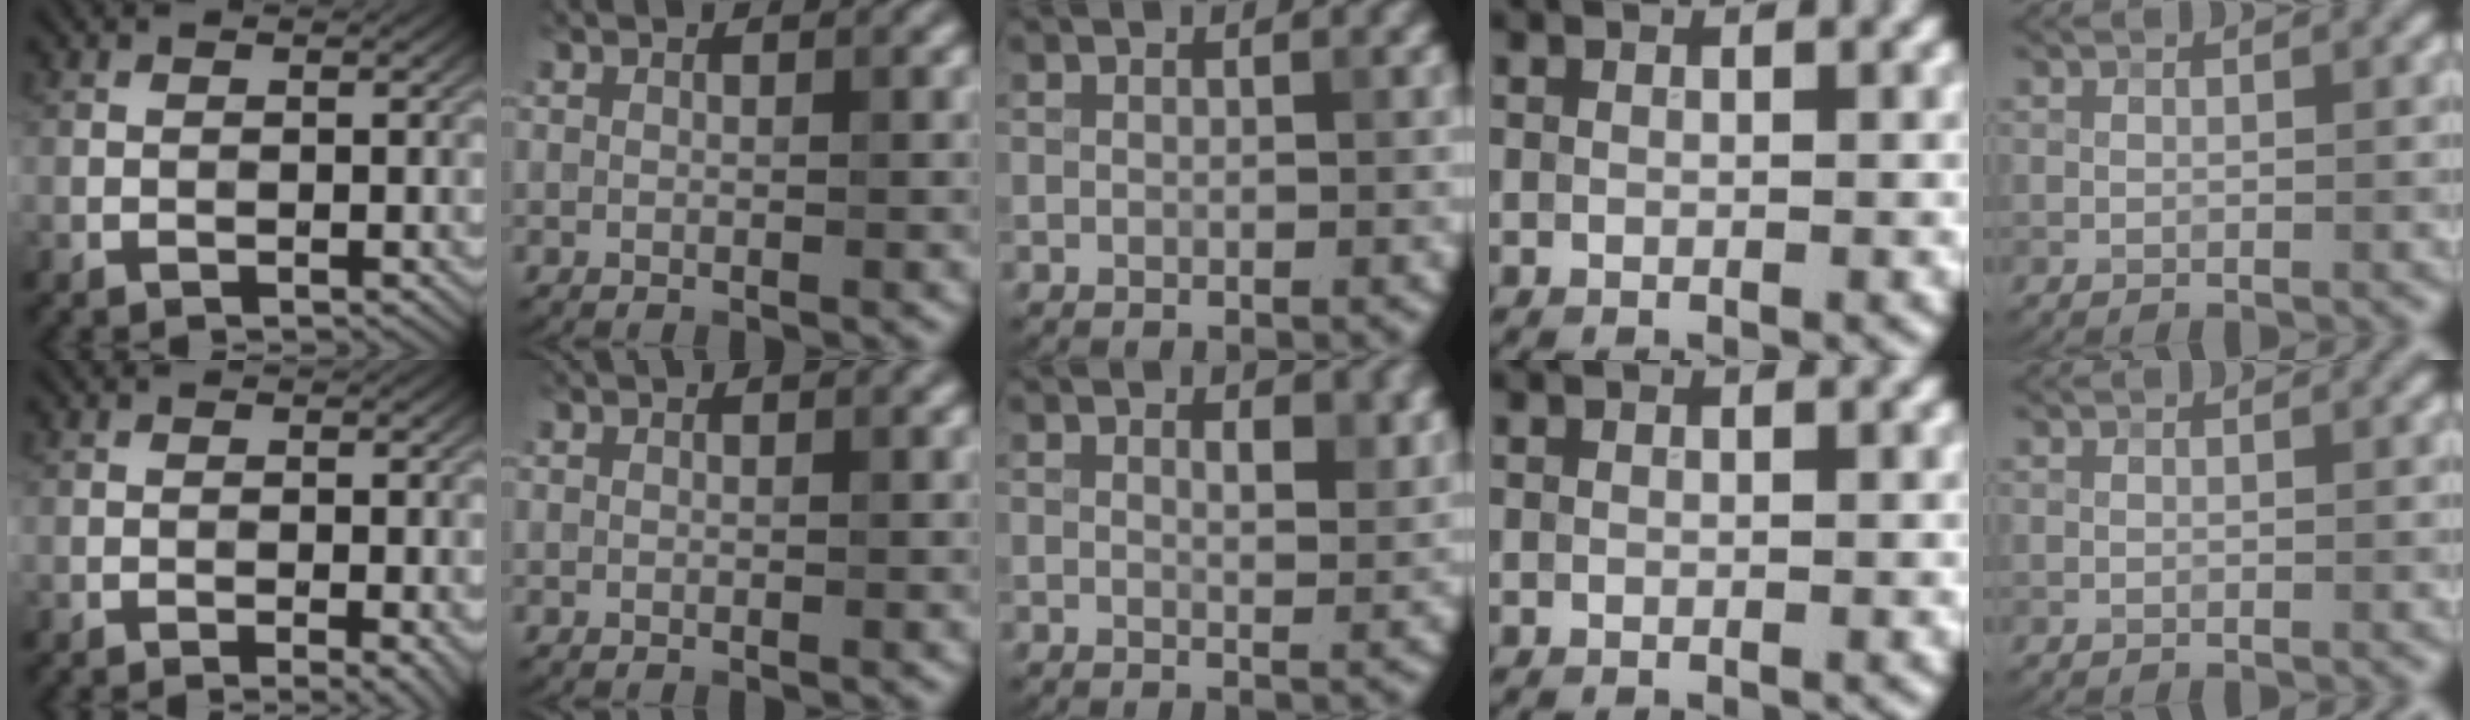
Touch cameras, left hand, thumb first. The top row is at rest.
{"thumb": {"total": 1.6, "force": [-0.6, 0.2, 1.5], "torque": [-0.022, -0.003, -0.010]}, "middle": {"total": 2.3, "force": [1.3, 0.8, 1.7], "torque": [-0.021, -0.005, 0.023]}}